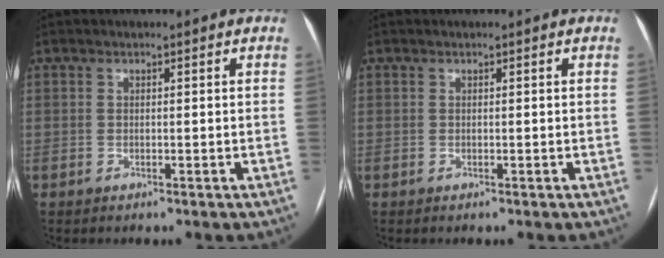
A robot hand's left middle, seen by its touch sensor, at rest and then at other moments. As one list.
[{"total": 0.0}]